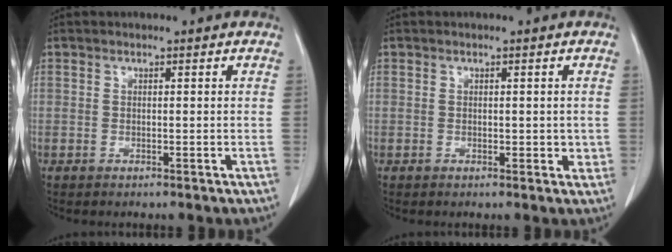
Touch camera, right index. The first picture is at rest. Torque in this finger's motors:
{"motor_torque": [0.01, 0.06, 0.00, 0.00]}